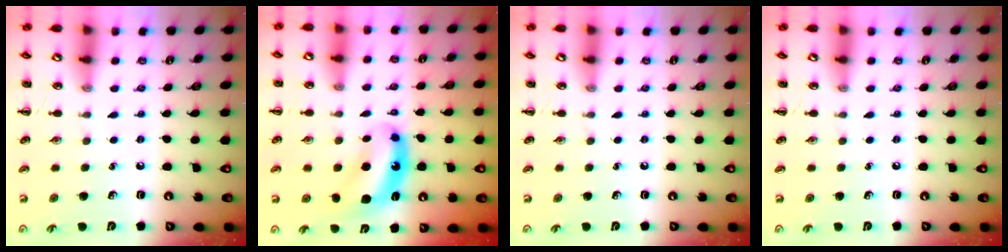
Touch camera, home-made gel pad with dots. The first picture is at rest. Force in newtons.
{"total": 8.0, "press": 7.8, "slide": 1.7}
{"total": 0.0}
{"total": 0.0}